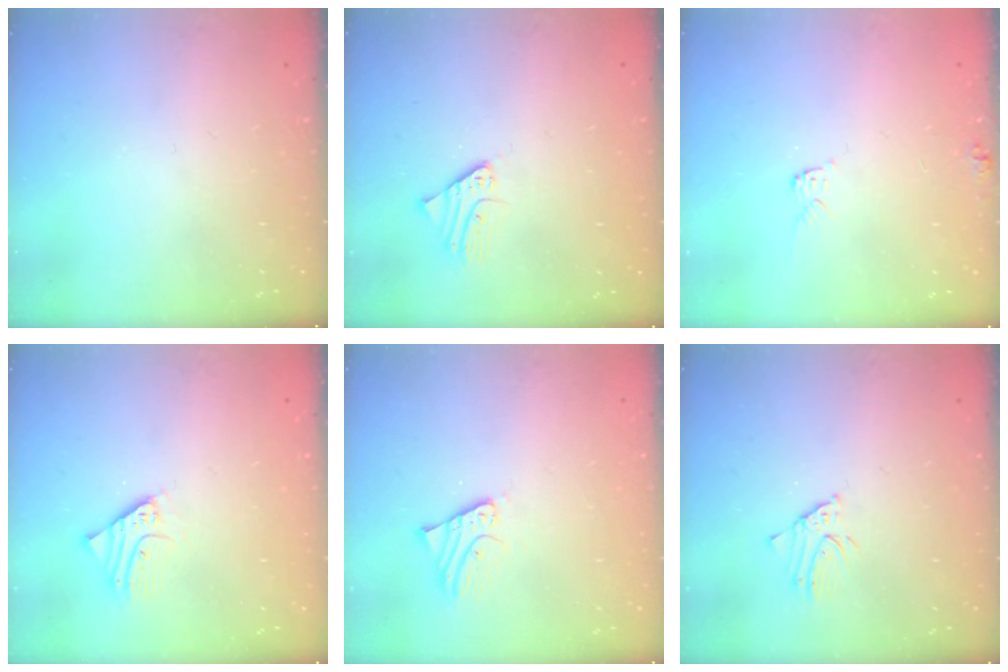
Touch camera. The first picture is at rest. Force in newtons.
{"total": 2.5, "press": 2.5, "slide": 0.2}
{"total": 4.3, "press": 4.2, "slide": 0.4}
{"total": 2.5, "press": 2.5, "slide": 0.2}
{"total": 2.6, "press": 2.6, "slide": 0.1}
{"total": 2.3, "press": 2.3, "slide": 0.1}